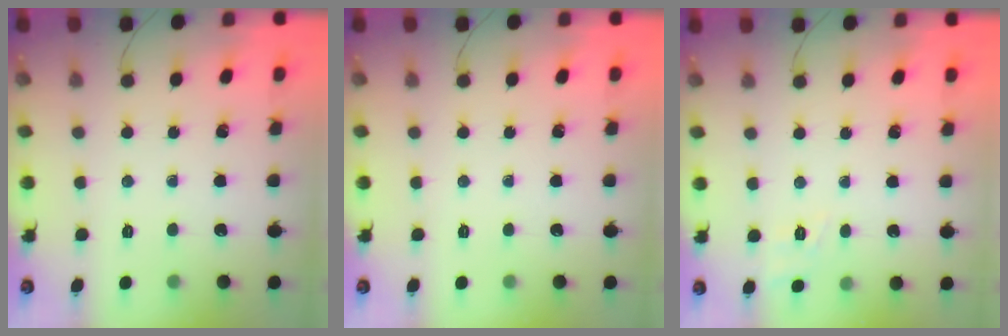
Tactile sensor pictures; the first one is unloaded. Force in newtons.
{"total": 0.0}
{"total": 7.6, "press": 7.5, "slide": 1.4}